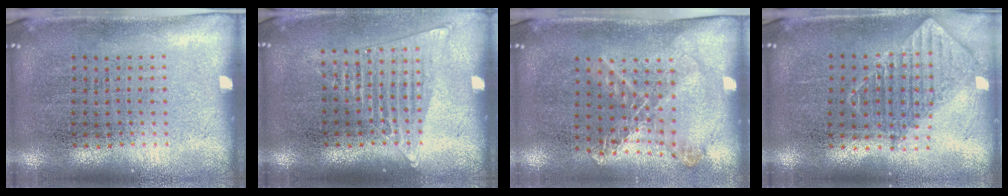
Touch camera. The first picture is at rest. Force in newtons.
{"total": 1.5, "press": 1.3, "slide": 0.6}
{"total": 1.1, "press": 1.1, "slide": 0.3}
{"total": 1.0, "press": 1.0, "slide": 0.2}